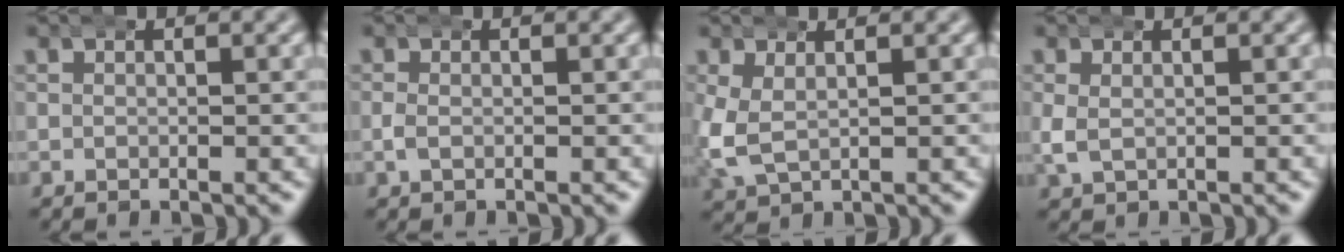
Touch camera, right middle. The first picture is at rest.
{"total": 0.7, "force": [-0.3, 0.5, 0.4], "torque": [-0.016, 0.000, -0.006]}
{"total": 4.1, "force": [0.1, 3.5, 2.2], "torque": [-0.083, -0.015, 0.010]}
{"total": 1.9, "force": [0.4, 1.3, 1.3], "torque": [-0.041, -0.004, 0.013]}